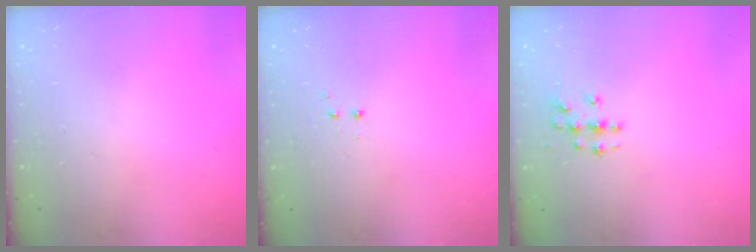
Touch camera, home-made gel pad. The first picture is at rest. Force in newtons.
{"total": 1.2, "press": 1.1, "slide": 0.5}
{"total": 3.5, "press": 3.4, "slide": 0.2}